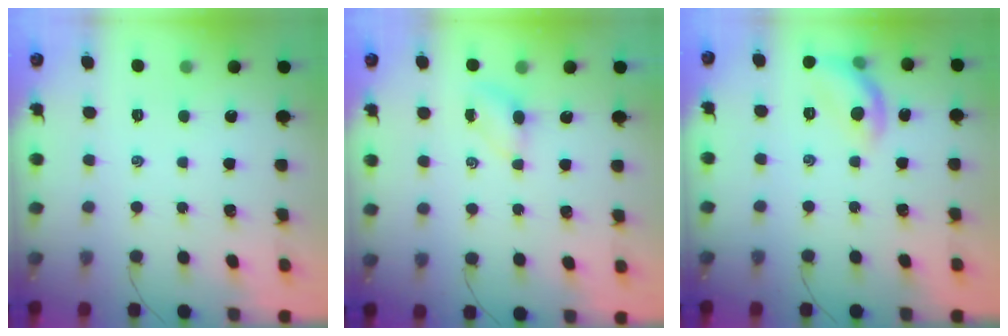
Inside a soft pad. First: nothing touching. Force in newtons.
{"total": 3.7, "press": 3.5, "slide": 1.2}
{"total": 10.8, "press": 10.8, "slide": 0.3}